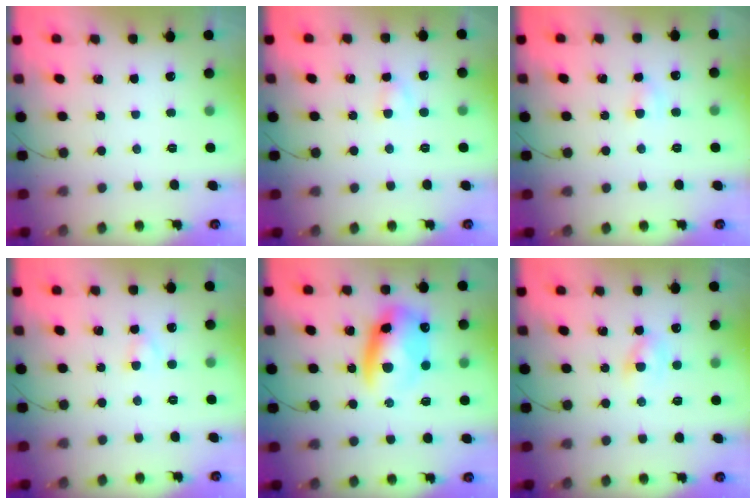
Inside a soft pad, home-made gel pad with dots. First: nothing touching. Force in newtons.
{"total": 2.7, "press": 2.5, "slide": 1.2}
{"total": 3.3, "press": 3.0, "slide": 1.2}
{"total": 2.7, "press": 2.5, "slide": 1.1}
{"total": 11.8, "press": 11.5, "slide": 2.9}
{"total": 2.4, "press": 2.2, "slide": 1.0}